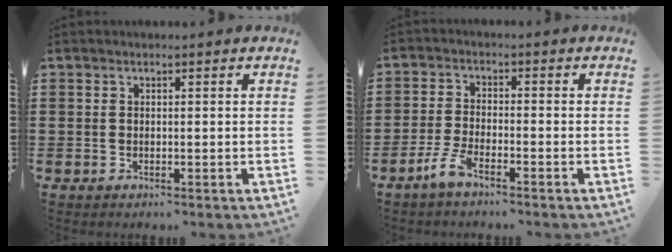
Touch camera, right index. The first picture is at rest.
{"total": 3.7, "force": [-2.7, 0.7, 2.4], "torque": [-0.069, -0.003, -0.059]}